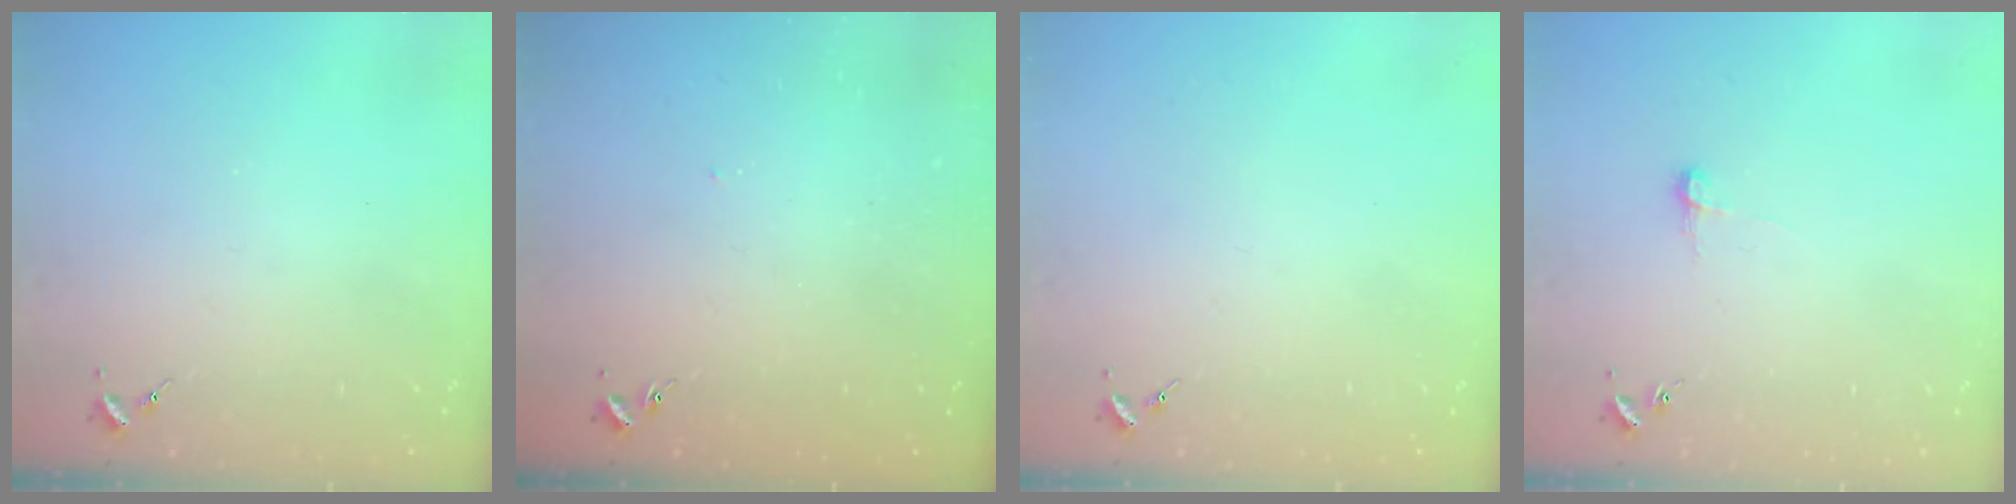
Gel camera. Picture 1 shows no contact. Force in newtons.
{"total": 2.7, "press": 2.7, "slide": 0.1}
{"total": 0.0}
{"total": 5.6, "press": 5.6, "slide": 0.5}